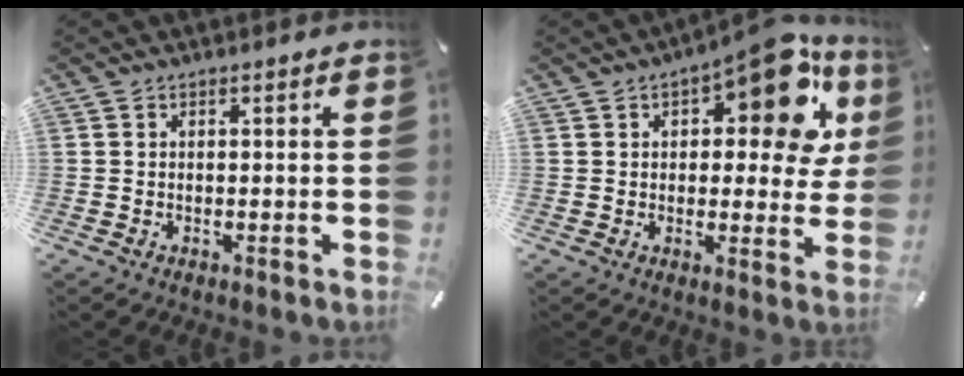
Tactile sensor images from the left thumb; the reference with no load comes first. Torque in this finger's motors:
{"motor_torque": [2.07, 2.19, 0.39, -0.27, 0.09]}